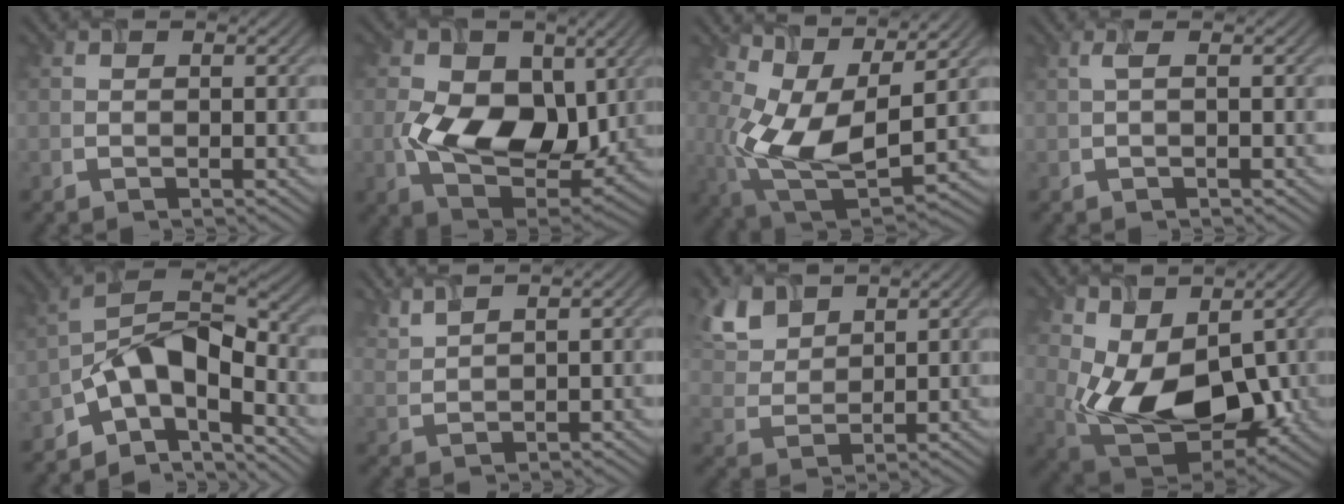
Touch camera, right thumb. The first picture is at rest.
{"total": 11.1, "force": [0.7, 7.4, 8.3], "torque": [-0.165, -0.021, 0.012]}
{"total": 12.0, "force": [2.9, 5.8, 10.1], "torque": [-0.220, -0.013, 0.059]}
{"total": 1.0, "force": [0.1, 0.1, 1.0], "torque": [-0.024, 0.005, -0.002]}
{"total": 11.0, "force": [-6.0, 5.1, 7.6], "torque": [-0.115, 0.003, -0.127]}
{"total": 3.1, "force": [2.7, 0.5, 1.6], "torque": [-0.038, 0.003, 0.064]}
{"total": 6.8, "force": [4.7, 3.6, 3.5], "torque": [-0.096, 0.004, 0.099]}
{"total": 12.1, "force": [1.8, 7.1, 9.7], "torque": [-0.195, -0.024, 0.041]}